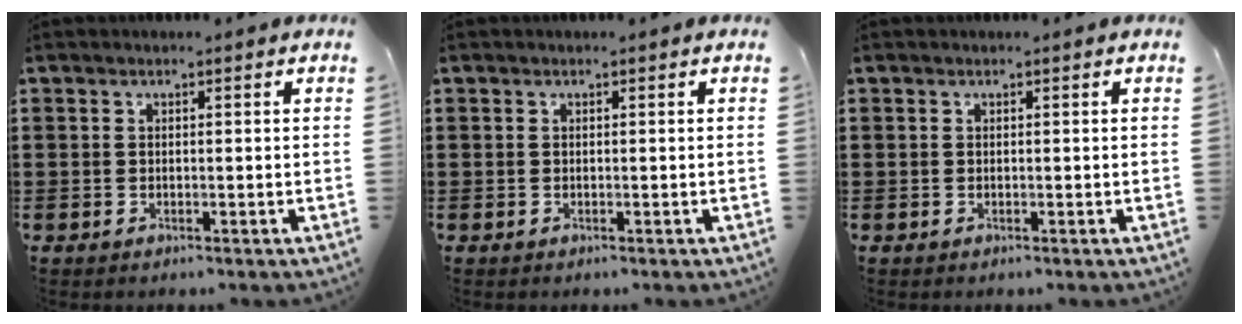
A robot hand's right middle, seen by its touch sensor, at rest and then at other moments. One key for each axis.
{"total": 0.0}
{"total": 0.0}